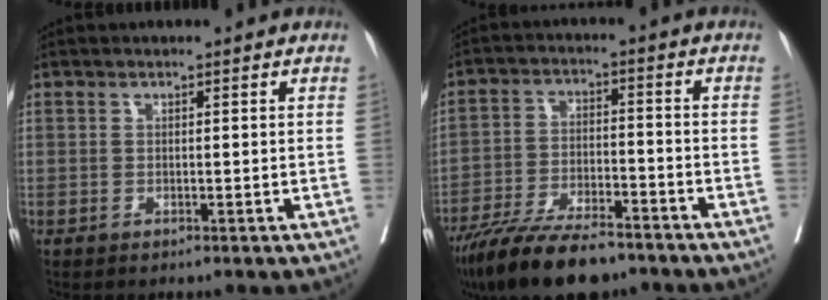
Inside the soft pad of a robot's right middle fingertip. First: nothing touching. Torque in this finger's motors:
{"motor_torque": [1.06, -1.08, 0.23, 0.06]}